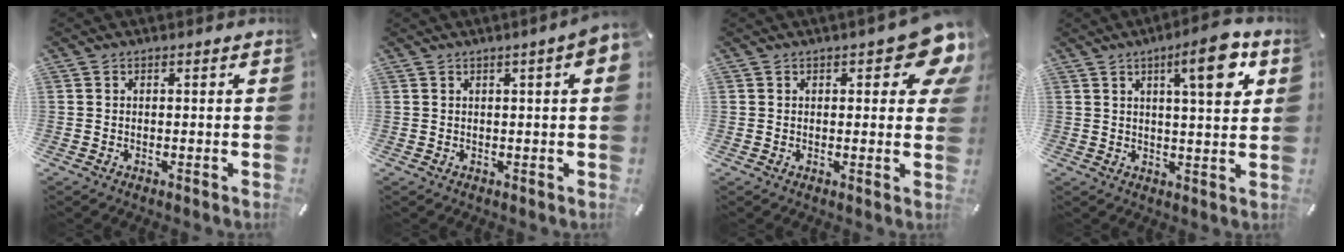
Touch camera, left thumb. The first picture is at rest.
{"total": 3.8, "force": [1.3, 0.3, 3.6], "torque": [-0.061, -0.003, 0.021]}
{"total": 8.9, "force": [4.1, 3.6, 7.0], "torque": [-0.090, -0.018, 0.066]}
{"total": 11.4, "force": [4.9, 2.9, 9.8], "torque": [-0.140, -0.017, 0.072]}